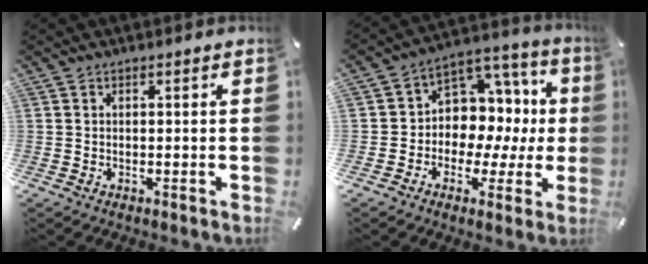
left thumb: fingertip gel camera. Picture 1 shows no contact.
{"total": 11.0, "force": [0.3, 9.9, 4.8], "torque": [-0.055, -0.026, 0.014]}